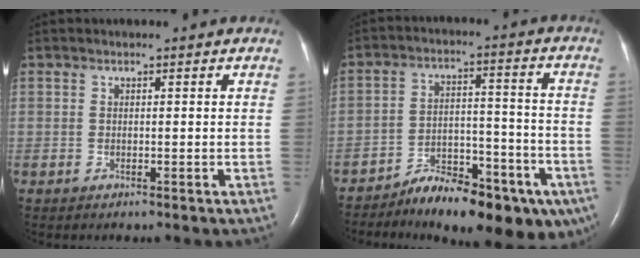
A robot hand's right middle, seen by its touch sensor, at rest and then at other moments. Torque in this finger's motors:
{"motor_torque": [1.05, -1.07, 0.19, 0.09]}